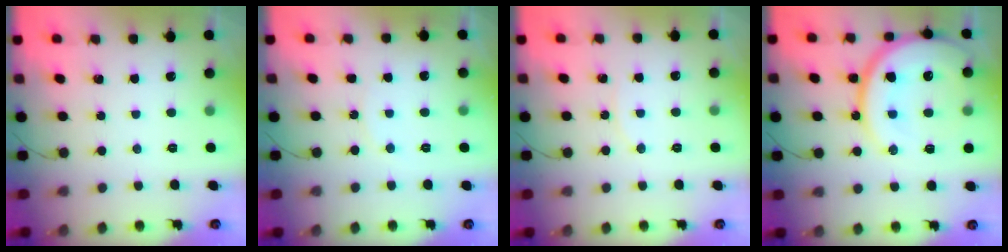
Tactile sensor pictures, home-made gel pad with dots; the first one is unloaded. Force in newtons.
{"total": 4.5, "press": 4.5, "slide": 0.5}
{"total": 5.0, "press": 5.0, "slide": 0.6}
{"total": 20.7, "press": 20.6, "slide": 2.5}